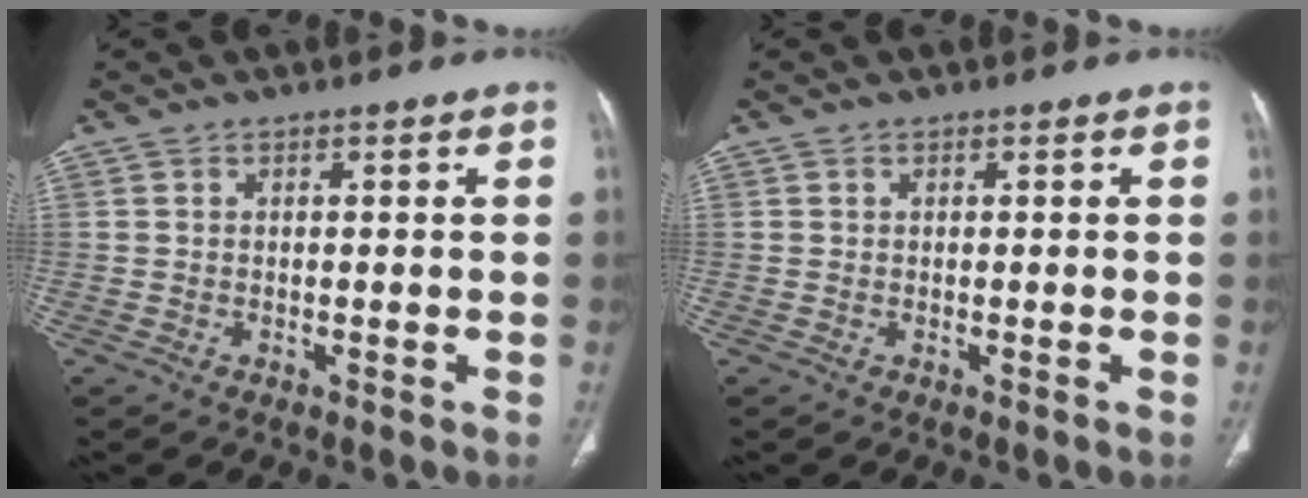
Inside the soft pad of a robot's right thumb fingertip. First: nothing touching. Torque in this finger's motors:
{"motor_torque": [0.03, -0.21, -0.43, 0.16, 0.01]}